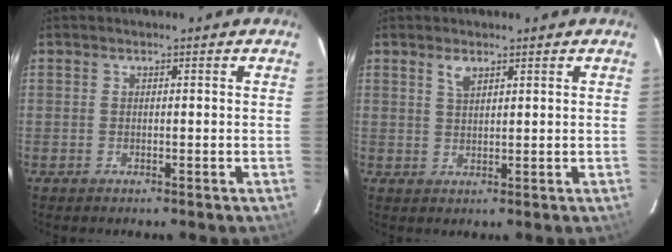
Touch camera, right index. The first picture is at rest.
{"total": 2.3, "force": [1.5, 1.0, 1.5], "torque": [-0.026, 0.003, 0.029]}